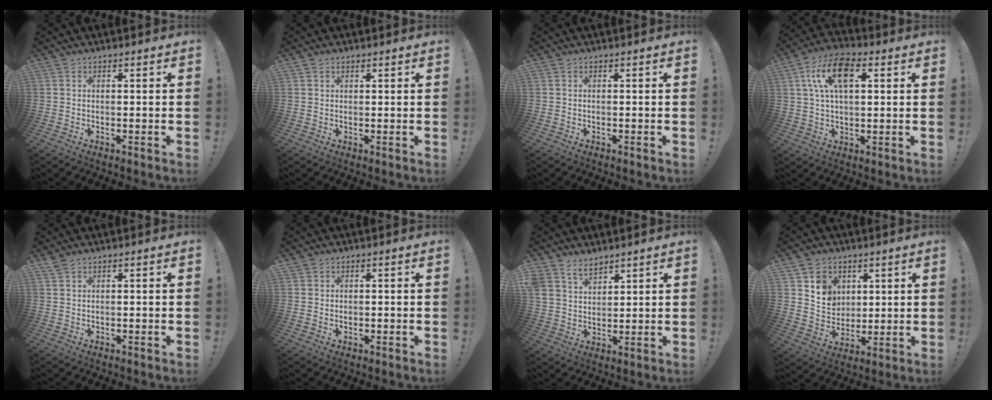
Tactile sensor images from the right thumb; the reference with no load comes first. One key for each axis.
{"total": 0.9, "fx": 0.7, "fy": 0.5, "fz": 0.1, "tx": 0.002, "ty": -0.002, "tz": 0.013}
{"total": 0.0}
{"total": 13.5, "fx": 4.2, "fy": 7.2, "fz": 10.6, "tx": -0.186, "ty": 0.010, "tz": 0.078}
{"total": 1.6, "fx": 1.2, "fy": 0.6, "fz": 0.8, "tx": -0.021, "ty": 0.000, "tz": 0.023}
{"total": 1.1, "fx": 0.6, "fy": 0.9, "fz": 0.1, "tx": 0.006, "ty": 0.000, "tz": 0.009}
{"total": 7.2, "fx": 5.8, "fy": 4.0, "fz": 1.7, "tx": -0.047, "ty": -0.029, "tz": 0.114}
{"total": 8.7, "fx": 4.6, "fy": 7.1, "fz": 1.7, "tx": -0.014, "ty": -0.037, "tz": 0.090}